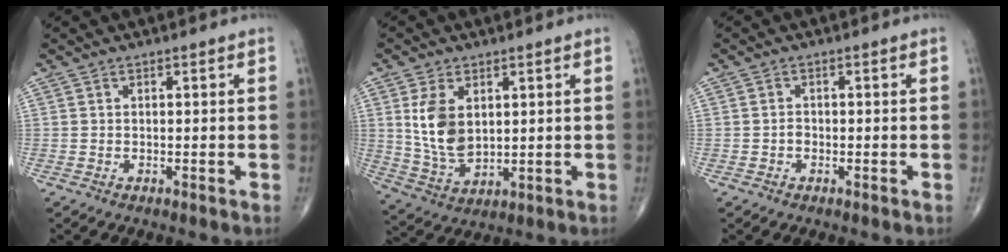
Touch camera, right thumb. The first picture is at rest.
{"total": 9.8, "force": [2.3, 5.9, 7.4], "torque": [-0.130, -0.015, 0.060]}
{"total": 1.3, "force": [-0.5, 1.0, 0.6], "torque": [-0.003, 0.006, -0.009]}